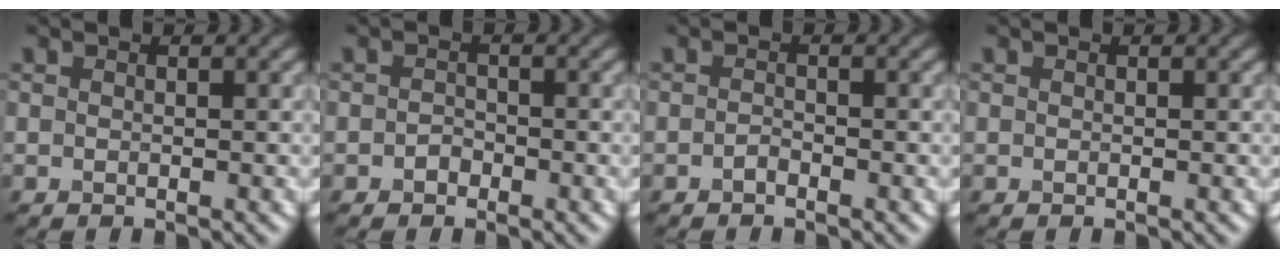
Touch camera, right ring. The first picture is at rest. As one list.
[{"total": 1.0, "force": [-0.5, 0.8, 0.4], "torque": [-0.006, 0.000, -0.011]}, {"total": 0.7, "force": [-0.5, 0.3, 0.4], "torque": [-0.009, 0.001, -0.012]}, {"total": 0.0}]